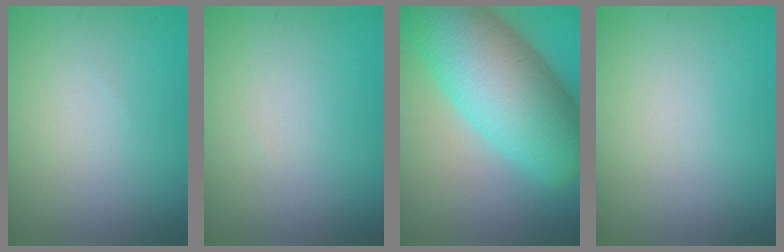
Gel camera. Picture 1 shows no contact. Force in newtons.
{"total": 0.0}
{"total": 13.7, "press": 13.7, "slide": 0.6}
{"total": 0.0}